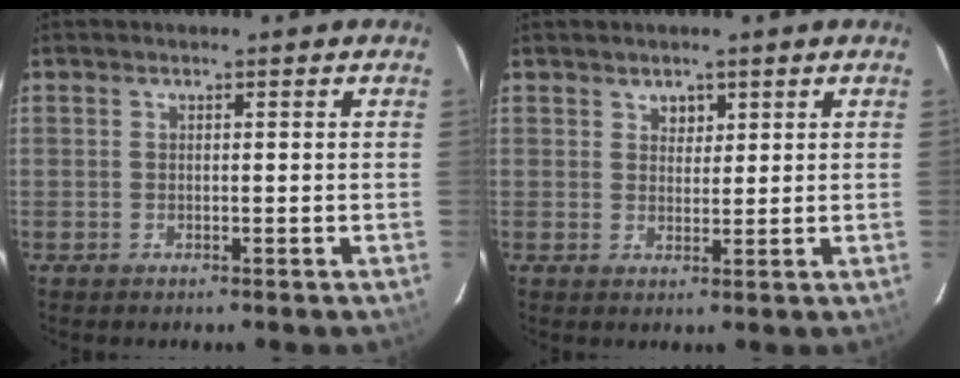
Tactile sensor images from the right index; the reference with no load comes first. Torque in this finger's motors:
{"motor_torque": [-0.14, -0.05, -0.01, 0.00]}